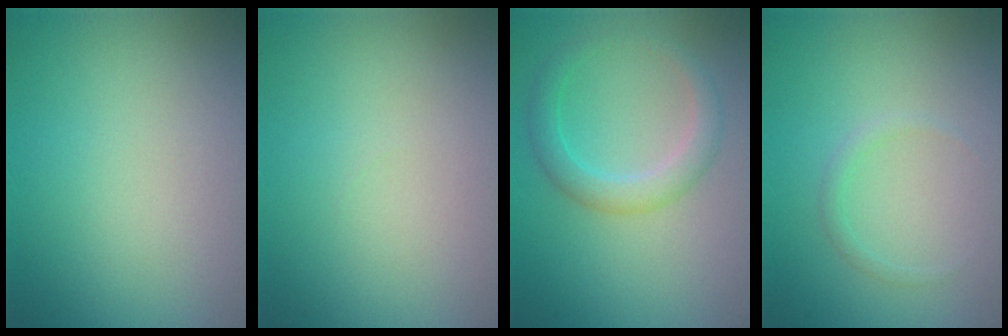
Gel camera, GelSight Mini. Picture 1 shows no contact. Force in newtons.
{"total": 0.0}
{"total": 2.8, "press": 2.8, "slide": 0.0}
{"total": 0.8, "press": 0.8, "slide": 0.0}